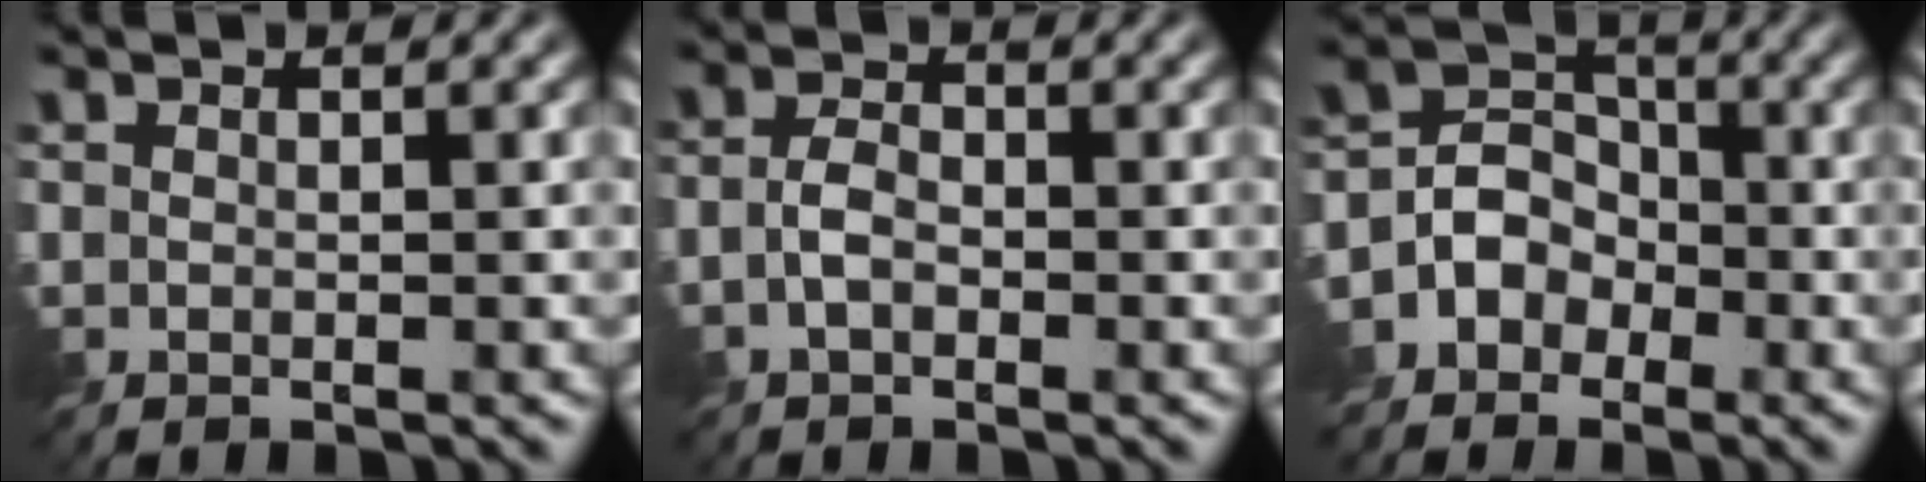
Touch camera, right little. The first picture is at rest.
{"total": 2.2, "force": [-1.0, 1.3, 1.5], "torque": [-0.032, 0.004, -0.025]}
{"total": 4.5, "force": [-2.6, 3.5, 1.0], "torque": [0.003, 0.015, -0.071]}